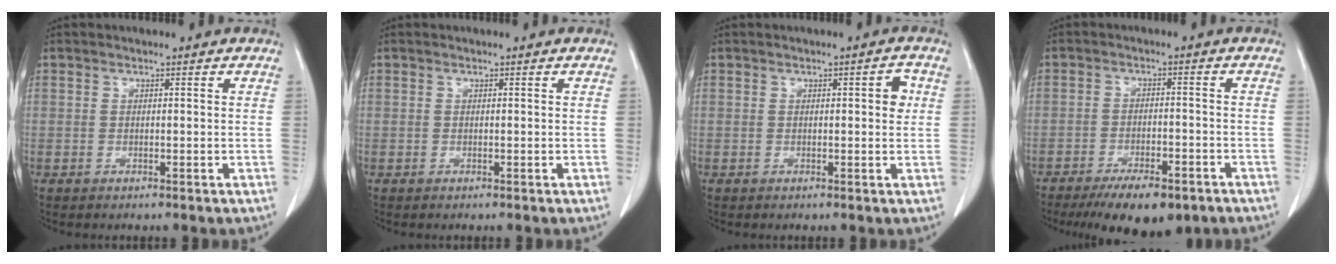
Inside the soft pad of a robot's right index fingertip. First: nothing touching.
{"total": 0.0}
{"total": 2.3, "force": [0.5, 0.6, 2.1], "torque": [-0.024, 0.004, 0.005]}
{"total": 10.5, "force": [-7.7, 3.3, 6.4], "torque": [-0.092, -0.010, -0.114]}